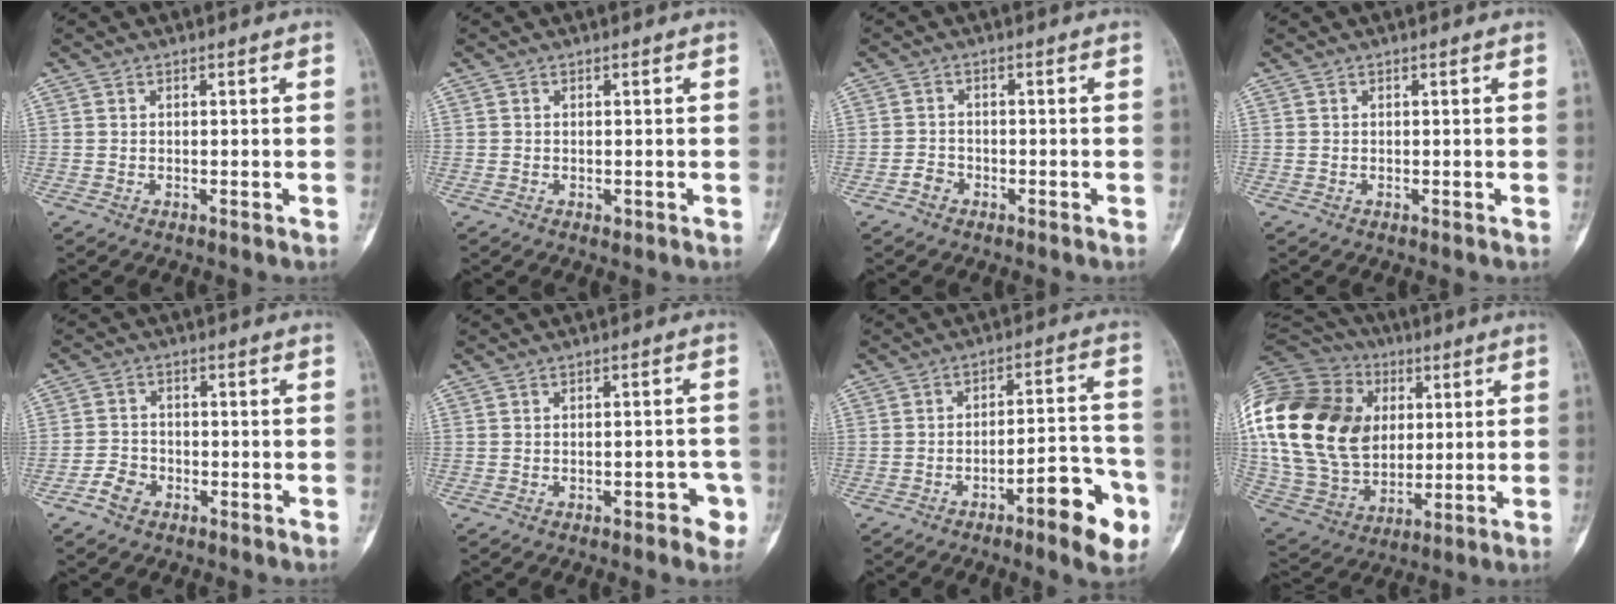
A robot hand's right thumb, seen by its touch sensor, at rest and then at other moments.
{"total": 0.6, "force": [-0.2, 0.4, 0.4], "torque": [-0.005, 0.000, -0.001]}
{"total": 2.0, "force": [-1.3, 1.4, 0.6], "torque": [-0.008, 0.010, -0.027]}
{"total": 0.0}
{"total": 3.8, "force": [-2.3, 2.7, 1.5], "torque": [-0.023, 0.016, -0.046]}
{"total": 4.4, "force": [-2.1, 2.1, 3.3], "torque": [-0.028, 0.019, -0.022]}
{"total": 12.4, "force": [-6.0, 3.6, 10.2], "torque": [-0.123, 0.041, -0.084]}
{"total": 32.5, "force": [6.0, 23.2, 21.9], "torque": [-0.469, 0.033, 0.121]}